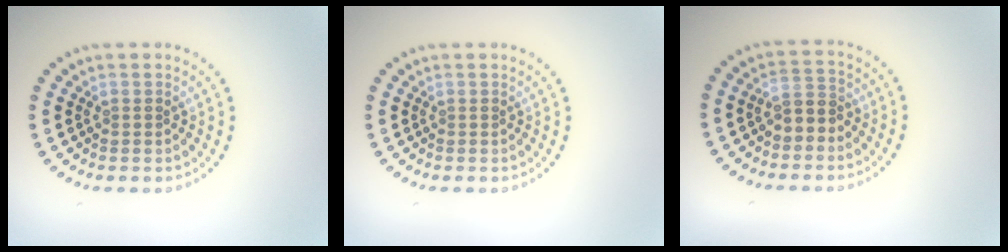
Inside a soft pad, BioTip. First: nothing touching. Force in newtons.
{"total": 0.0}
{"total": 2.4, "press": 2.2, "slide": 1.0}